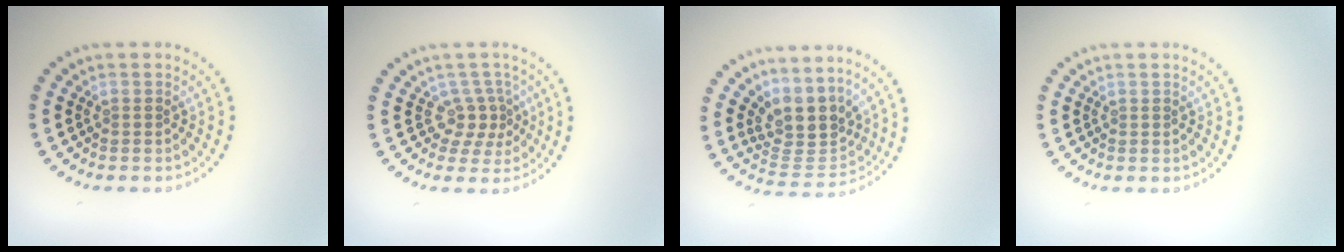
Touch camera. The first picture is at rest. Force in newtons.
{"total": 2.5, "press": 1.8, "slide": 1.7}
{"total": 4.1, "press": 3.2, "slide": 2.5}
{"total": 0.0}